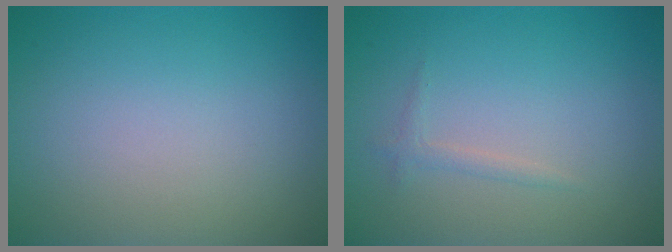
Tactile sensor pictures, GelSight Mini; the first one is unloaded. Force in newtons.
{"total": 0.8, "press": 0.8, "slide": 0.1}